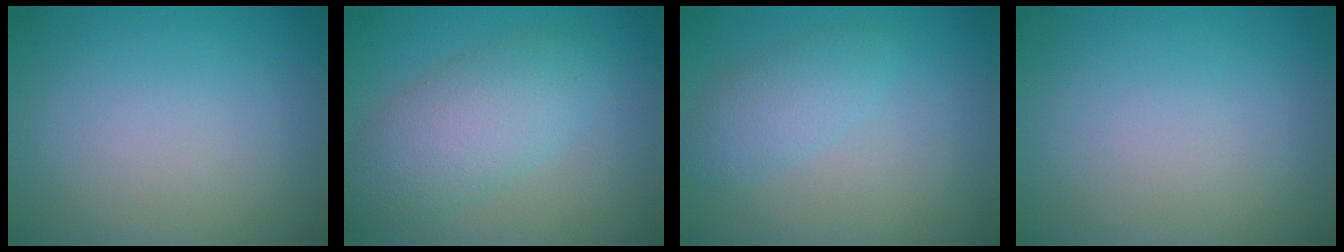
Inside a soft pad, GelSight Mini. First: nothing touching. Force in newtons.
{"total": 5.3, "press": 5.3, "slide": 0.3}
{"total": 2.5, "press": 2.5, "slide": 0.0}
{"total": 0.0}